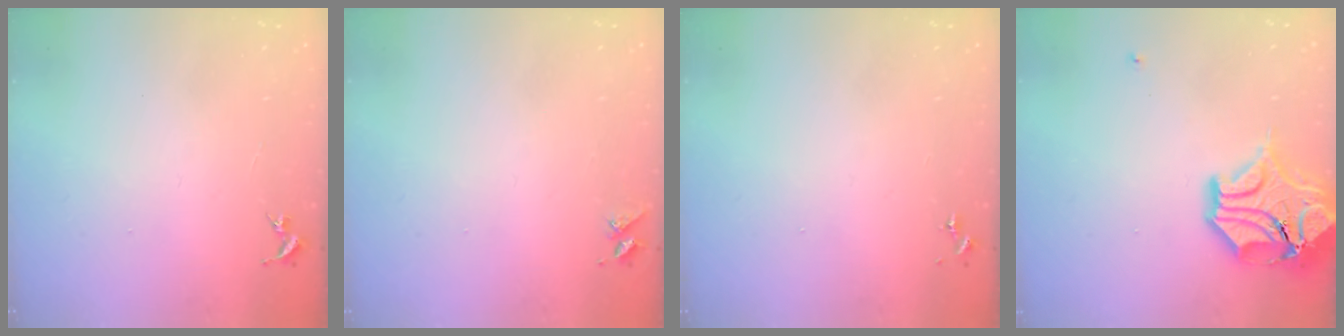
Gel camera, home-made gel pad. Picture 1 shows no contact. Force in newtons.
{"total": 3.8, "press": 3.8, "slide": 0.4}
{"total": 0.0}
{"total": 16.3, "press": 16.1, "slide": 2.5}